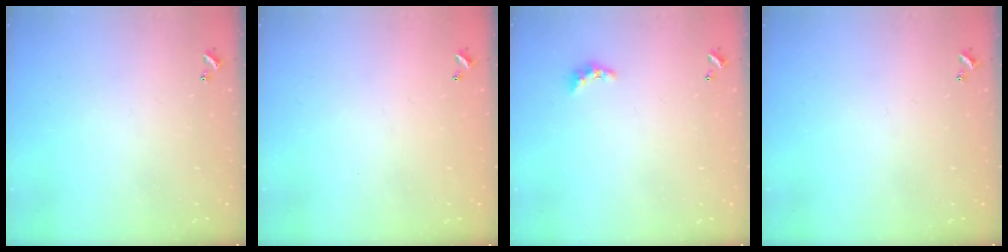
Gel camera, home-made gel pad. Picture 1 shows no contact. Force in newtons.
{"total": 2.9, "press": 2.9, "slide": 0.1}
{"total": 2.7, "press": 2.7, "slide": 0.6}
{"total": 0.0}